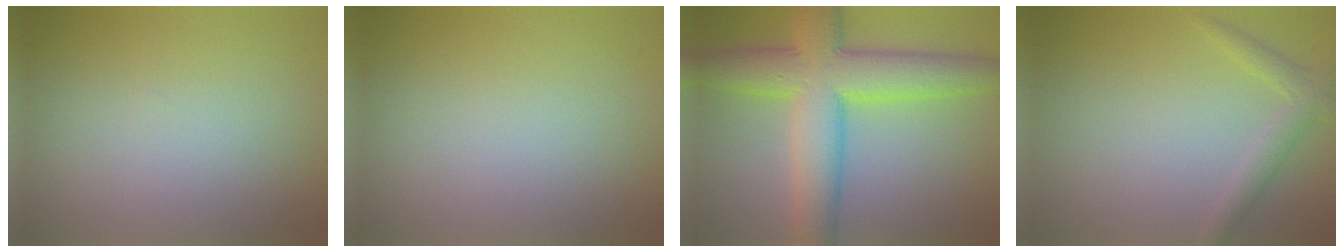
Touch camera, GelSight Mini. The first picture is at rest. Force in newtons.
{"total": 0.0}
{"total": 10.2, "press": 10.2, "slide": 0.1}
{"total": 2.0, "press": 2.0, "slide": 0.1}